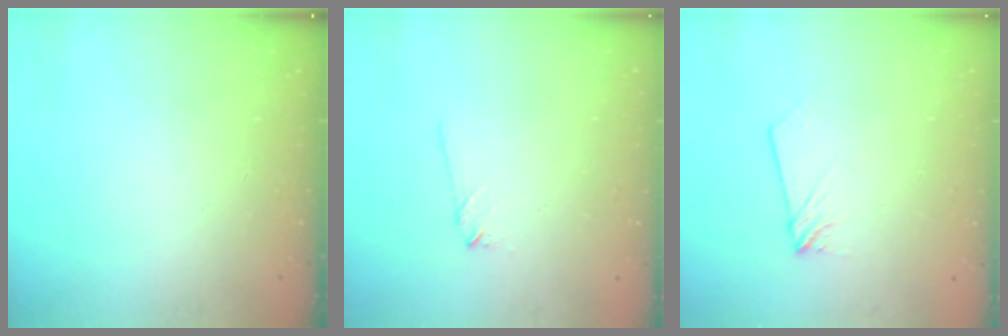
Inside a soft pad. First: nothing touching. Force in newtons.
{"total": 3.6, "press": 3.5, "slide": 0.5}
{"total": 4.6, "press": 4.6, "slide": 0.5}